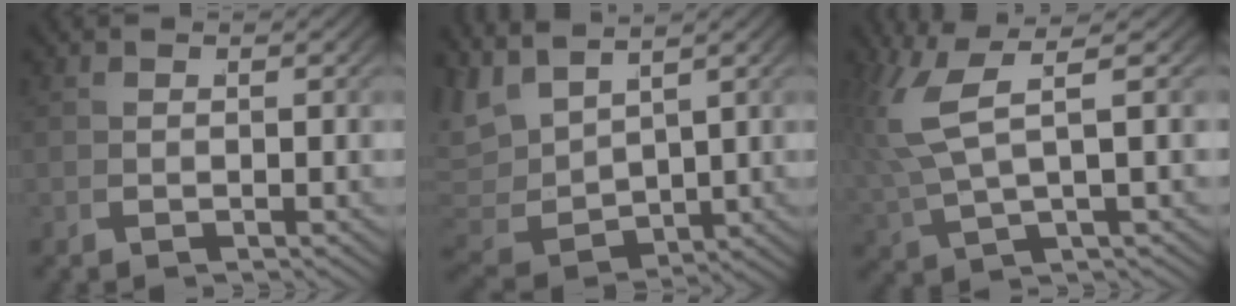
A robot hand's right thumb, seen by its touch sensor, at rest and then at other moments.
{"total": 8.1, "force": [1.5, 6.1, 5.1], "torque": [-0.133, -0.031, 0.048]}
{"total": 6.9, "force": [2.1, 3.4, 5.6], "torque": [-0.125, -0.005, 0.044]}